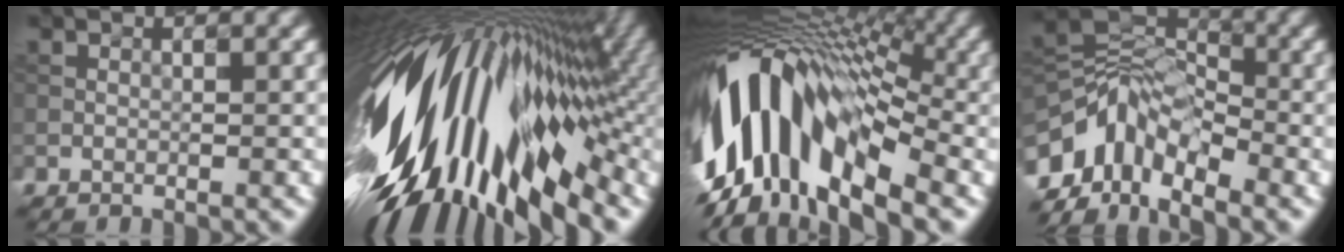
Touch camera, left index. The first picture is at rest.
{"total": 17.1, "force": [-1.4, 9.0, 14.4], "torque": [-0.249, 0.004, -0.044]}
{"total": 14.6, "force": [-0.9, 8.4, 11.8], "torque": [-0.210, 0.031, -0.021]}
{"total": 9.3, "force": [-4.1, 5.1, 6.6], "torque": [-0.114, 0.009, -0.091]}